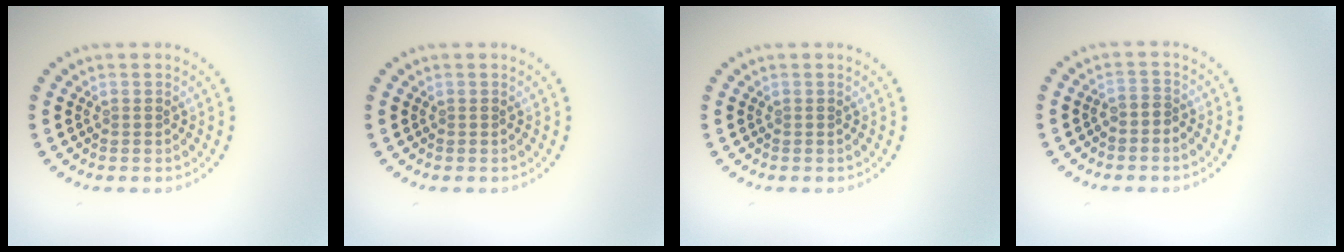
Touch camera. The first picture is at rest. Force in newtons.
{"total": 0.0}
{"total": 0.0}
{"total": 1.0, "press": 0.6, "slide": 0.8}